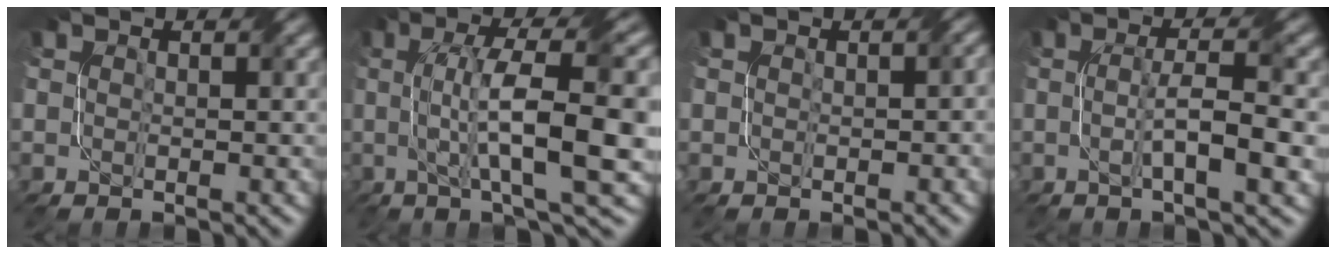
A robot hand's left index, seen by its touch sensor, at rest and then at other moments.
{"total": 10.9, "force": [0.2, 2.3, 10.6], "torque": [-0.156, 0.013, 0.005]}
{"total": 1.0, "force": [0.1, 0.6, 0.8], "torque": [-0.009, 0.003, 0.002]}
{"total": 5.1, "force": [-0.5, 0.7, 5.0], "torque": [-0.089, 0.006, -0.010]}